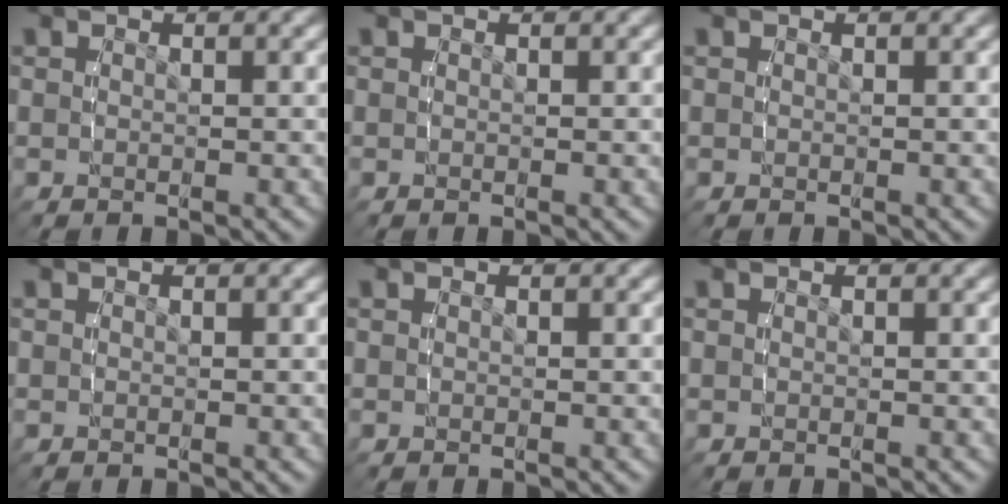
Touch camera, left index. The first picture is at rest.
{"total": 0.0}
{"total": 0.0}
{"total": 0.0}
{"total": 0.0}
{"total": 0.0}